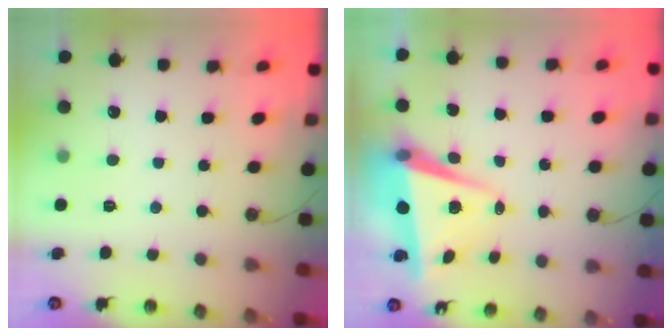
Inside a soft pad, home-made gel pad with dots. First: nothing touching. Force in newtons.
{"total": 7.3, "press": 7.1, "slide": 1.3}